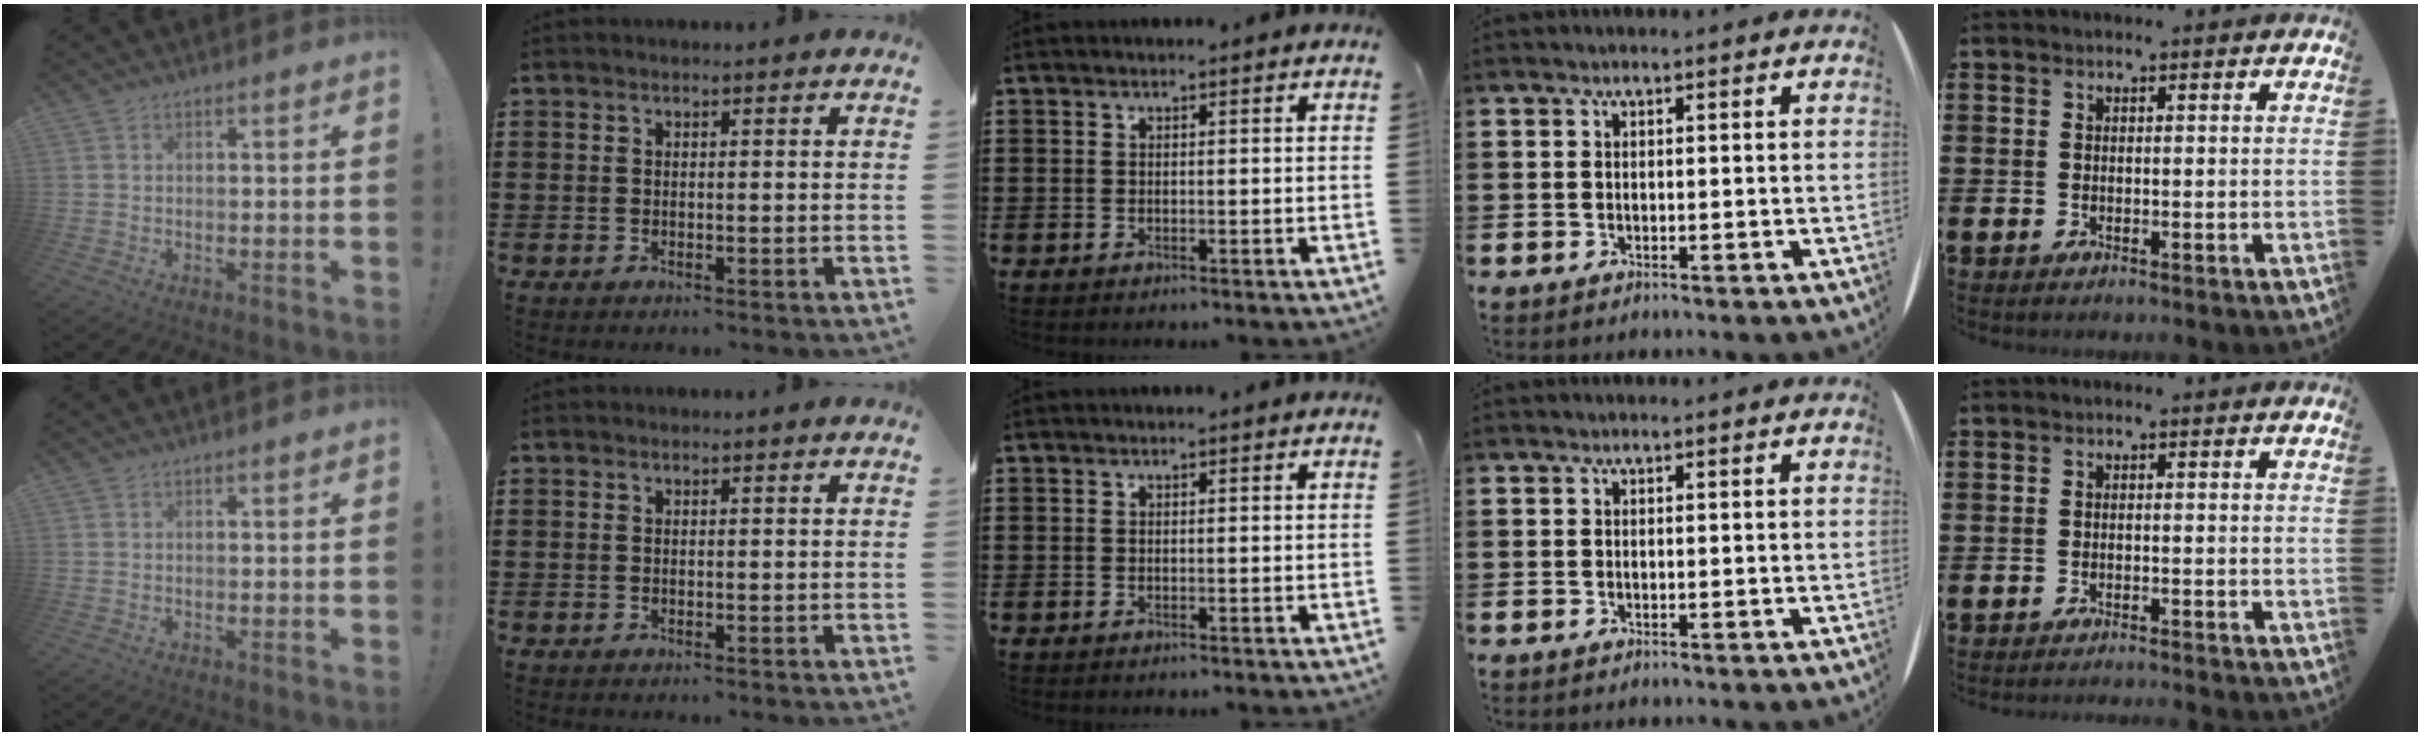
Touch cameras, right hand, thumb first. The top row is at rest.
{"little": {"total": 0.9, "force": [-0.9, -0.2, 0.0], "torque": [0.001, 0.001, -0.019]}}